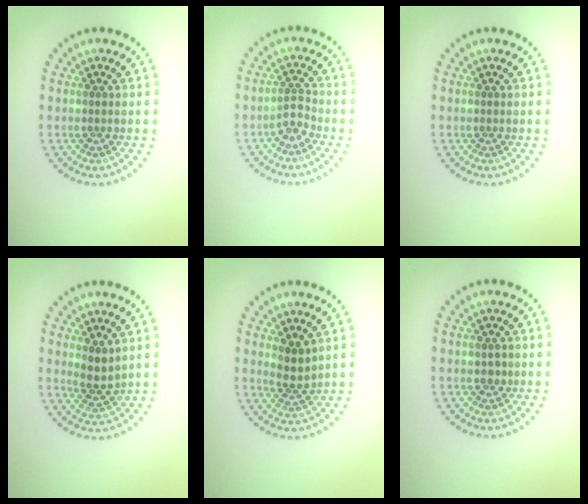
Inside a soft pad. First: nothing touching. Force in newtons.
{"total": 1.7, "press": 1.3, "slide": 1.1}
{"total": 0.0}
{"total": 2.2, "press": 1.9, "slide": 1.2}
{"total": 2.2, "press": 1.8, "slide": 1.3}
{"total": 0.7, "press": 0.7, "slide": 0.2}